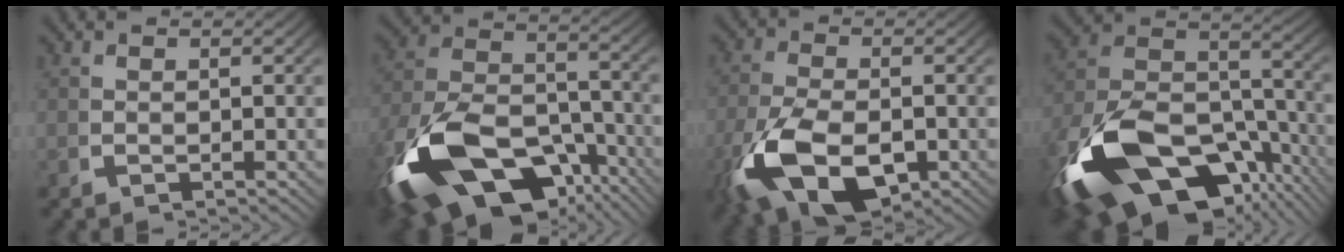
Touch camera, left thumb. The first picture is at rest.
{"total": 16.6, "force": [-6.5, 10.5, 11.1], "torque": [-0.256, -0.065, -0.088]}
{"total": 10.5, "force": [-2.6, 6.3, 7.9], "torque": [-0.209, -0.043, -0.022]}
{"total": 18.2, "force": [-6.4, 11.1, 12.9], "torque": [-0.277, -0.061, -0.085]}